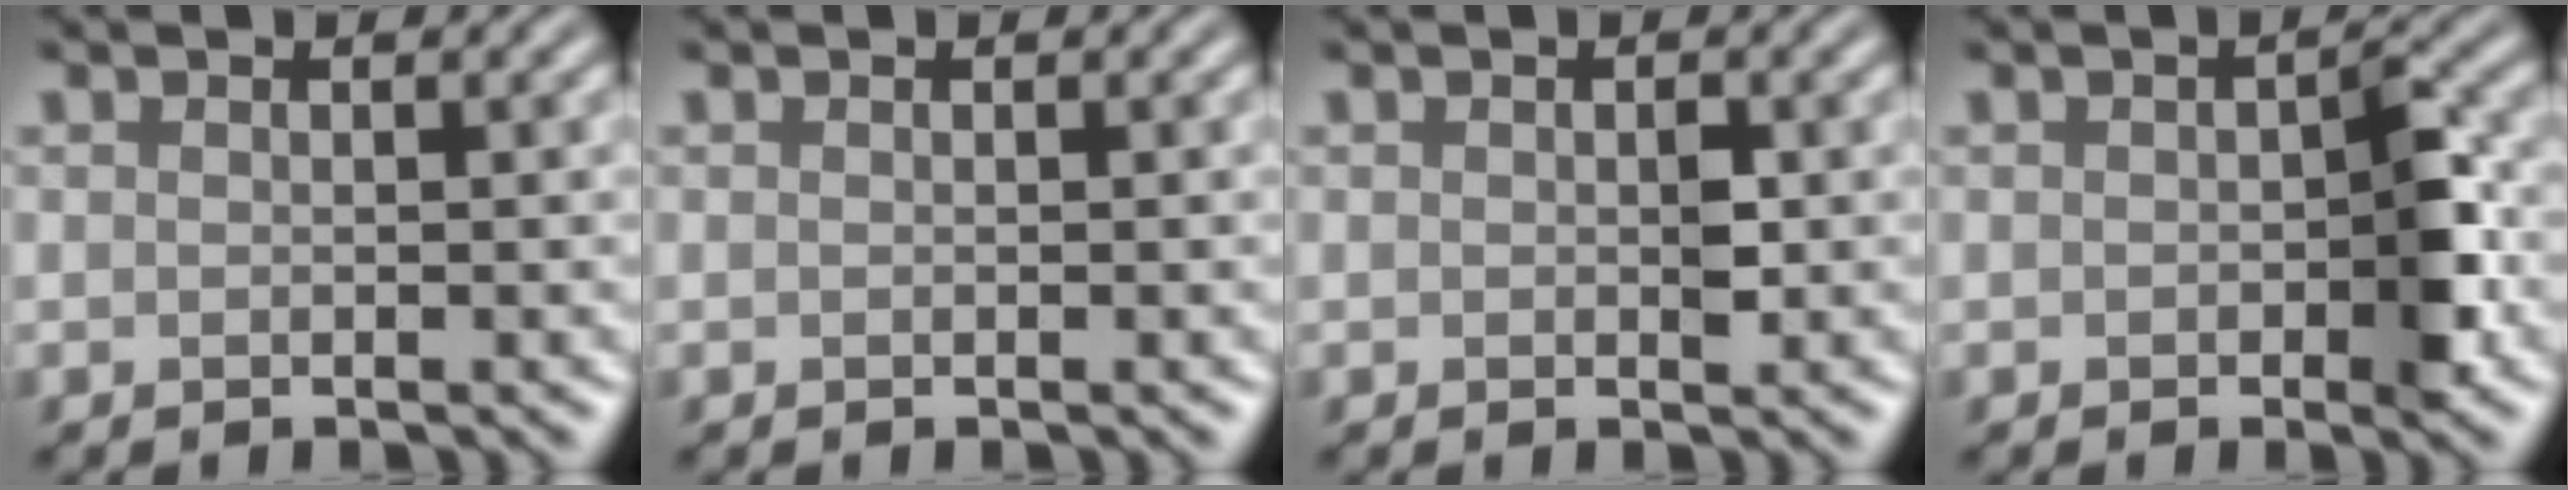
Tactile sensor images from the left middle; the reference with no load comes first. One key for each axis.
{"total": 0.0}
{"total": 1.2, "fx": 0.0, "fy": 0.6, "fz": 1.0, "tx": -0.012, "ty": -0.002, "tz": 0.000}
{"total": 3.3, "fx": -0.4, "fy": 1.6, "fz": 2.9, "tx": -0.037, "ty": 0.000, "tz": -0.007}